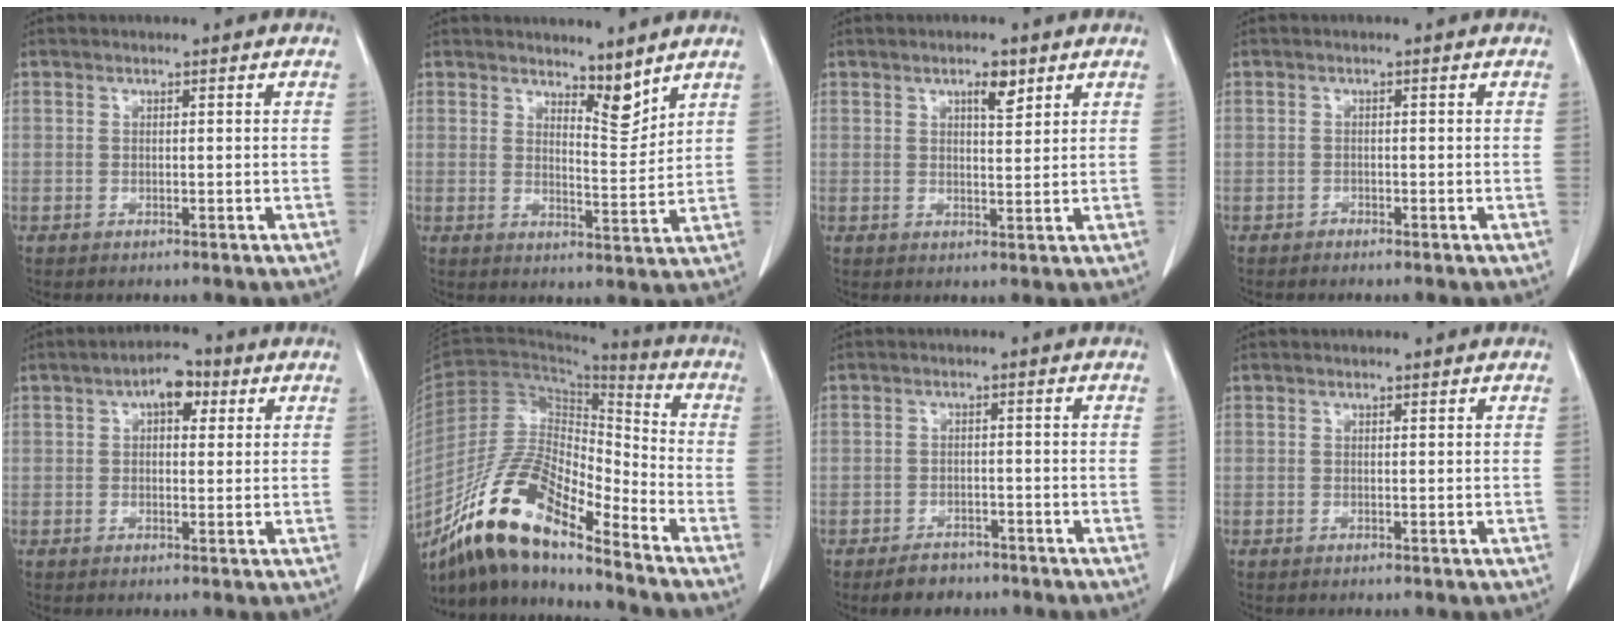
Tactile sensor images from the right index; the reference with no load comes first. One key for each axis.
{"total": 4.6, "fx": 4.0, "fy": 1.1, "fz": 1.9, "tx": -0.028, "ty": -0.015, "tz": 0.068}
{"total": 3.3, "fx": 2.0, "fy": 0.9, "fz": 2.4, "tx": -0.042, "ty": -0.003, "tz": 0.031}
{"total": 0.5, "fx": -0.5, "fy": 0.1, "fz": 0.0, "tx": -0.005, "ty": -0.002, "tz": -0.012}
{"total": 4.9, "fx": 2.0, "fy": 2.4, "fz": 3.8, "tx": -0.060, "ty": 0.018, "tz": 0.024}
{"total": 17.2, "fx": -12.9, "fy": 4.1, "fz": 10.6, "tx": -0.200, "ty": 0.007, "tz": -0.235}
{"total": 3.8, "fx": -2.8, "fy": 2.2, "fz": 1.1, "tx": -0.020, "ty": 0.003, "tz": -0.040}
{"total": 0.0}